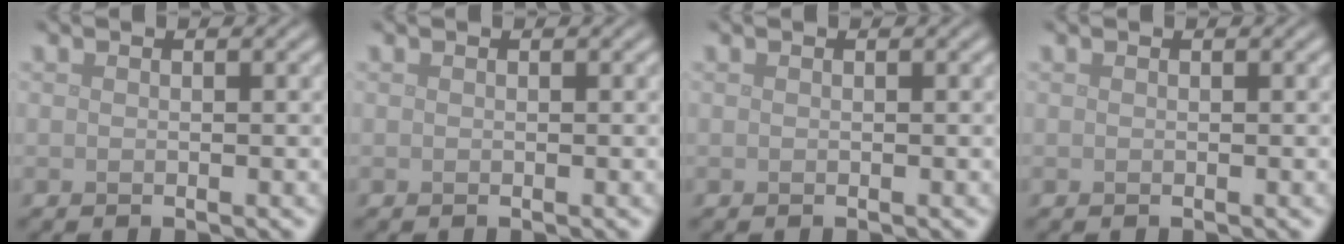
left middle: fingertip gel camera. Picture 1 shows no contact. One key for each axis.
{"total": 0.0}
{"total": 0.0}
{"total": 0.0}